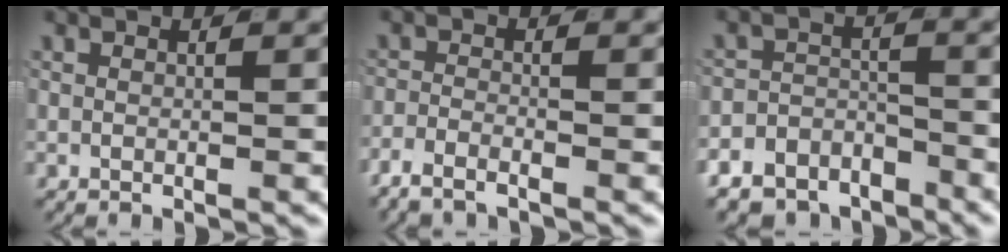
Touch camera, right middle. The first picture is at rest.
{"total": 2.6, "force": [-2.2, 0.7, 1.2], "torque": [-0.024, 0.000, -0.044]}
{"total": 9.1, "force": [-6.8, 5.6, 2.3], "torque": [-0.019, -0.009, -0.128]}